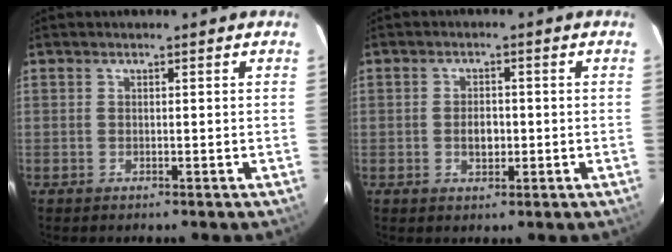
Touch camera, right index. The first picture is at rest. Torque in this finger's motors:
{"motor_torque": [0.14, -0.05, 0.10, 0.04]}